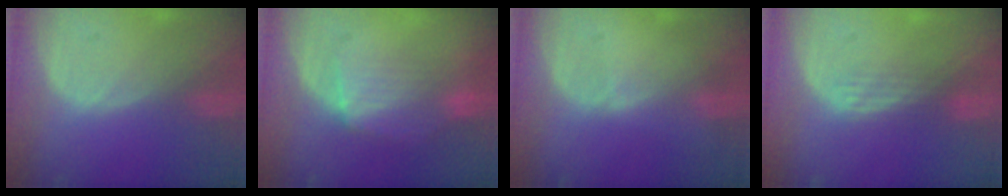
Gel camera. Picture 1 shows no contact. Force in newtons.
{"total": 6.9, "press": 6.4, "slide": 2.7}
{"total": 0.5, "press": 0.5, "slide": 0.2}
{"total": 2.9, "press": 2.5, "slide": 1.5}